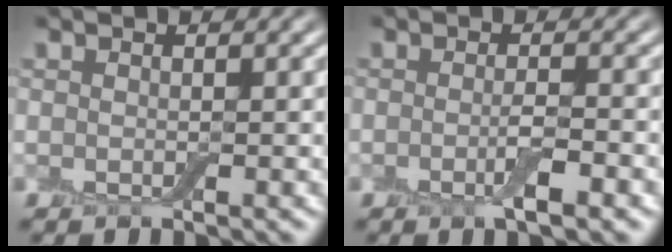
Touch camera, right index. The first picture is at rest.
{"total": 2.0, "force": [-0.9, 0.4, 1.8], "torque": [-0.030, -0.004, -0.016]}